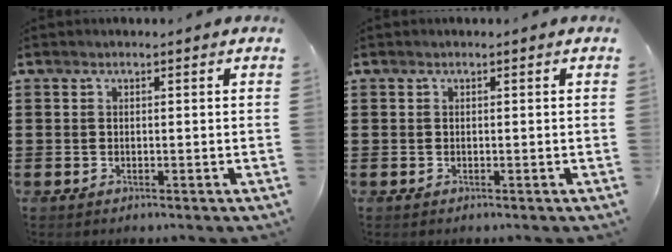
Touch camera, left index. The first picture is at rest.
{"total": 0.0}